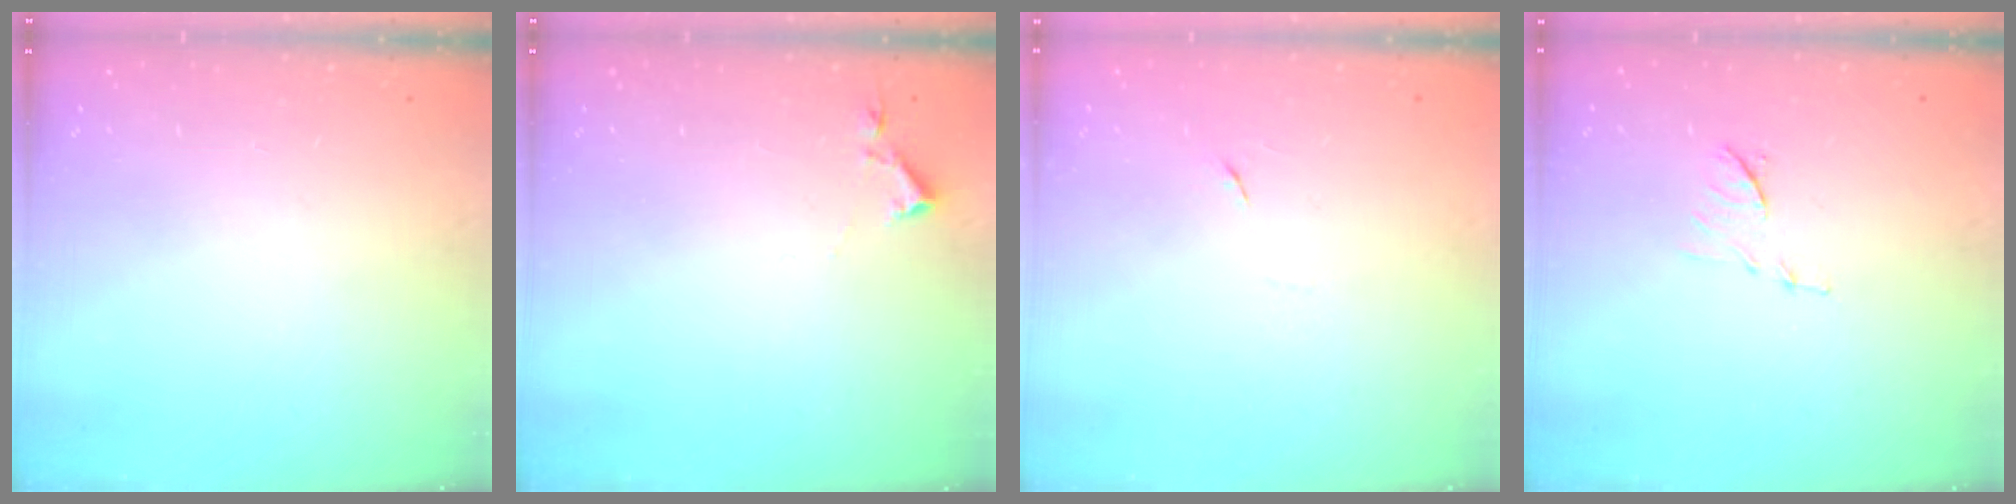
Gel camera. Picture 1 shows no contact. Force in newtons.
{"total": 2.9, "press": 2.9, "slide": 0.5}
{"total": 5.2, "press": 5.1, "slide": 0.7}
{"total": 6.6, "press": 6.6, "slide": 0.5}